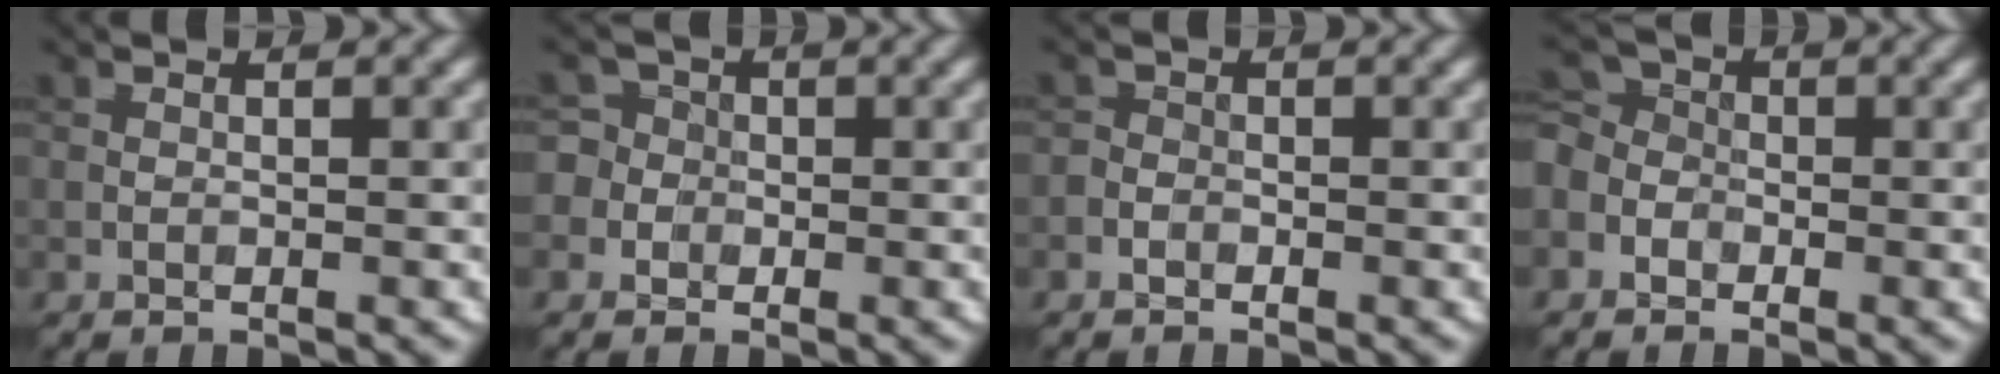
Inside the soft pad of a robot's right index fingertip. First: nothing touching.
{"total": 6.2, "force": [-0.6, 5.9, 1.9], "torque": [-0.034, 0.029, -0.046]}
{"total": 1.0, "force": [-0.6, 0.7, 0.1], "torque": [0.009, 0.001, -0.015]}
{"total": 4.3, "force": [-1.9, 3.6, 1.5], "torque": [-0.018, 0.009, -0.045]}